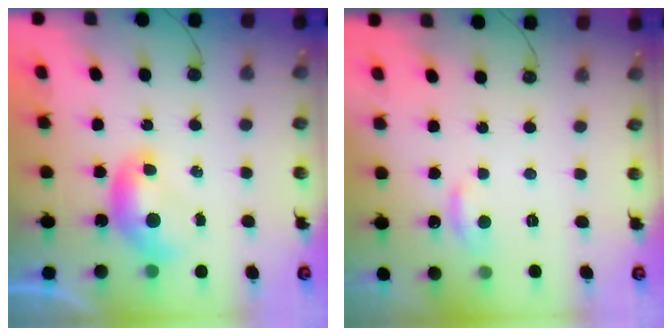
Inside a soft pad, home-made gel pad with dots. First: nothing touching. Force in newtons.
{"total": 0.8, "press": 0.1, "slide": 0.8}